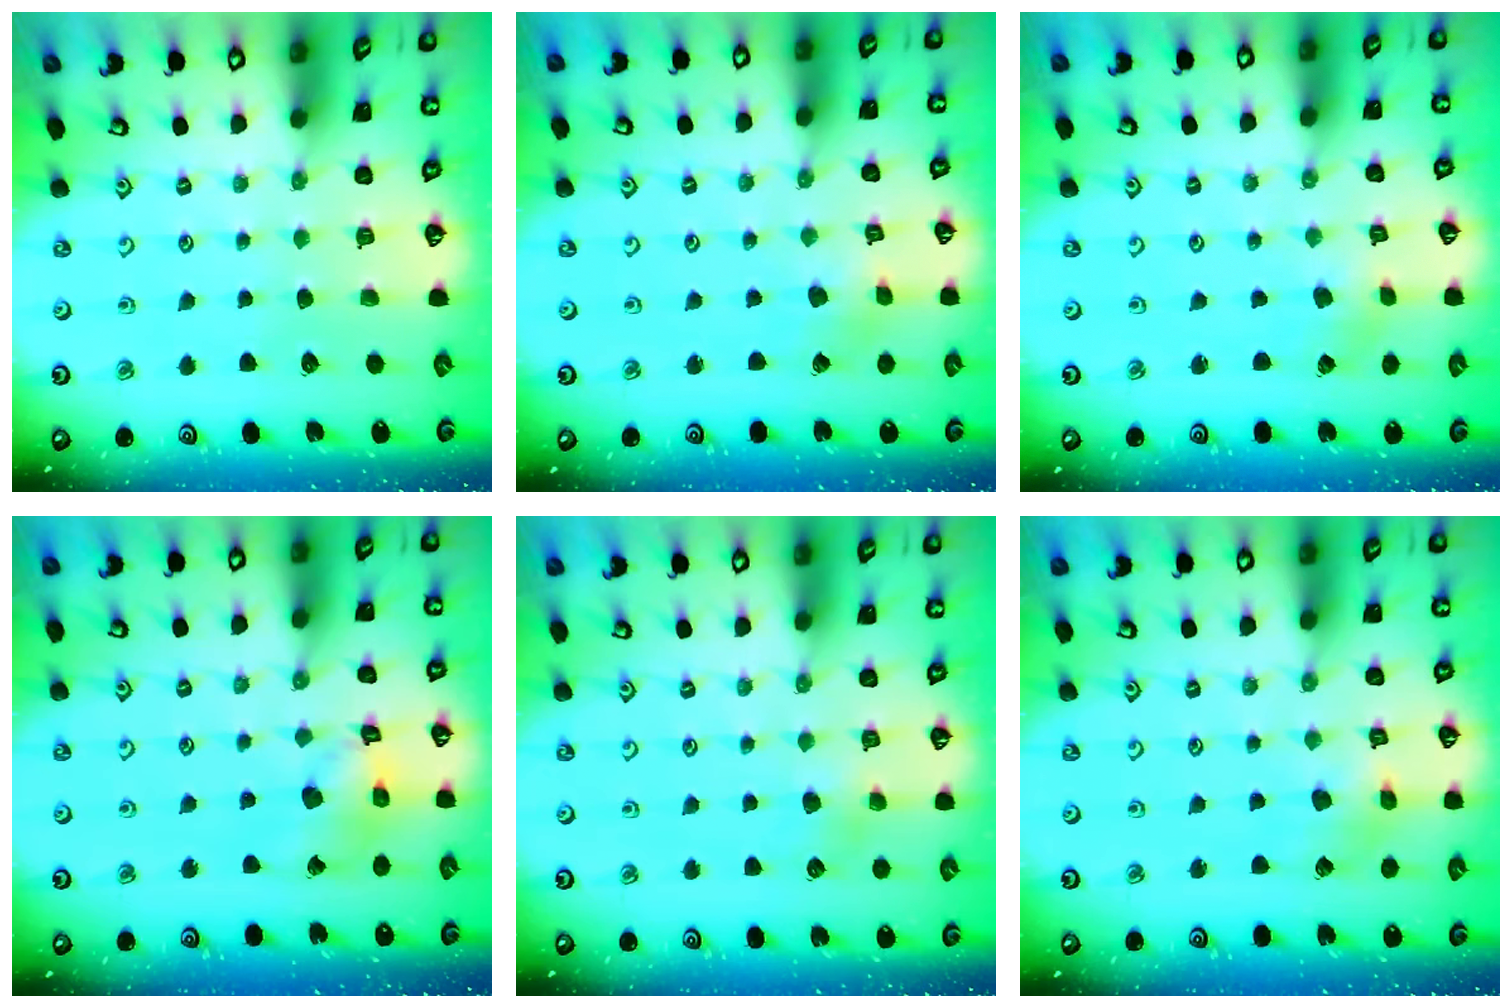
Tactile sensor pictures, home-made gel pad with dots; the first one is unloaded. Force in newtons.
{"total": 2.1, "press": 2.1, "slide": 0.2}
{"total": 0.5, "press": 0.5, "slide": 0.1}
{"total": 10.7, "press": 10.7, "slide": 1.1}
{"total": 3.9, "press": 3.9, "slide": 0.4}
{"total": 5.0, "press": 4.9, "slide": 0.6}